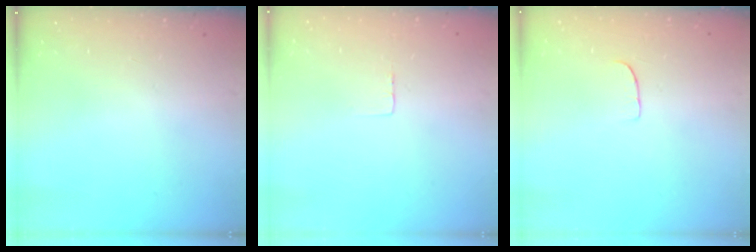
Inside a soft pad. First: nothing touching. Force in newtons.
{"total": 2.3, "press": 2.3, "slide": 0.1}
{"total": 5.4, "press": 5.4, "slide": 0.4}